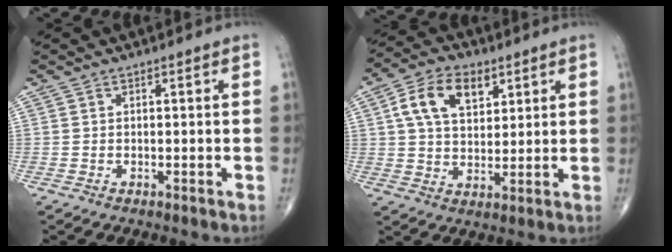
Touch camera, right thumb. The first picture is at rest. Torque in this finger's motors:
{"motor_torque": [0.11, 0.15, 0.85, 0.36, 0.23]}